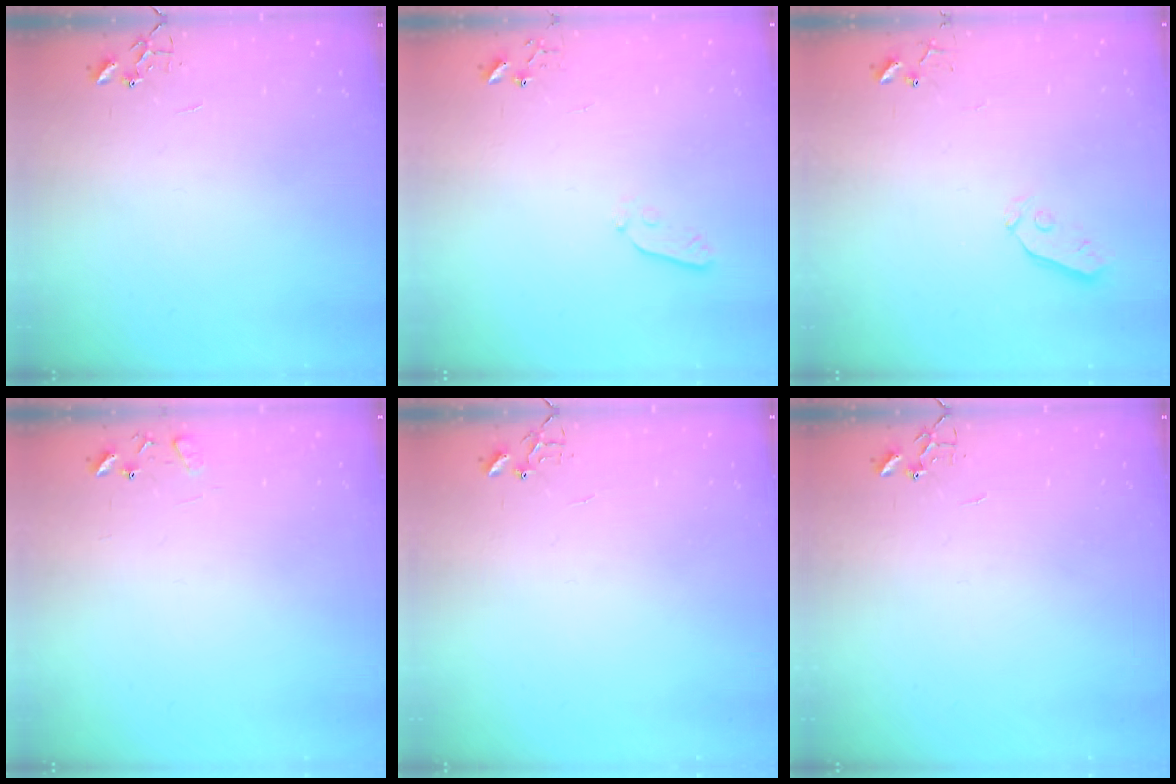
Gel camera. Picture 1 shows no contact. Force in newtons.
{"total": 3.9, "press": 3.8, "slide": 0.8}
{"total": 3.4, "press": 3.4, "slide": 0.4}
{"total": 7.7, "press": 7.7, "slide": 0.6}
{"total": 6.4, "press": 6.4, "slide": 0.6}
{"total": 0.0}